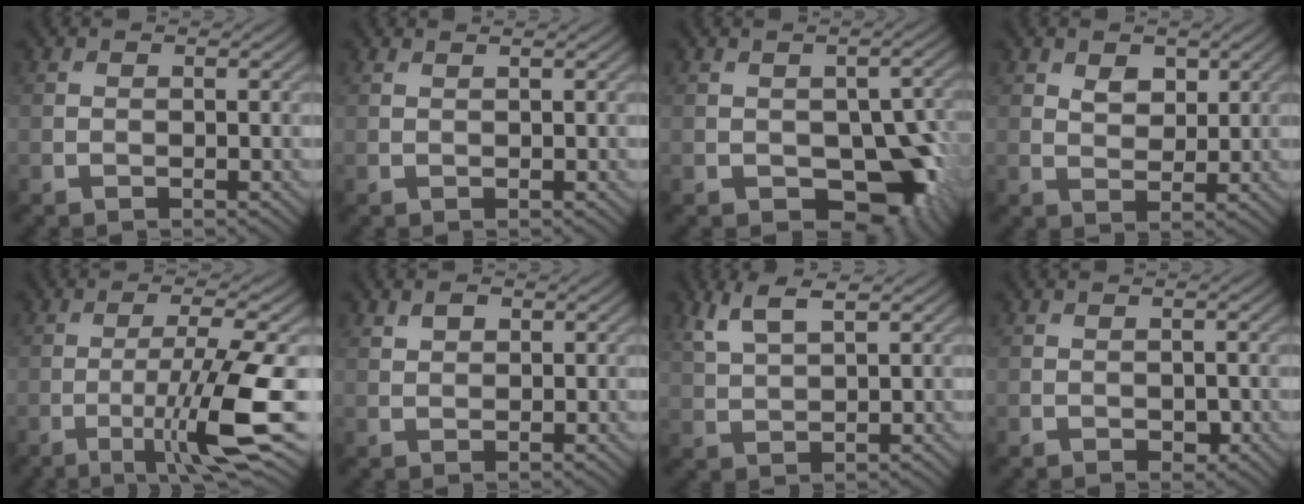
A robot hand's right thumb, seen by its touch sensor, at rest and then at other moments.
{"total": 0.6, "force": [0.5, 0.0, 0.3], "torque": [-0.007, 0.002, 0.006]}
{"total": 9.4, "force": [-3.1, 5.7, 6.8], "torque": [-0.090, -0.024, -0.037]}
{"total": 2.7, "force": [1.4, 1.8, 1.6], "torque": [-0.031, -0.006, 0.025]}
{"total": 10.0, "force": [-3.2, 1.1, 9.4], "torque": [-0.155, 0.005, -0.056]}
{"total": 1.7, "force": [1.1, 0.9, 0.9], "torque": [-0.021, 0.002, 0.023]}
{"total": 4.9, "force": [3.1, 1.3, 3.5], "torque": [-0.092, 0.006, 0.070]}
{"total": 1.2, "force": [-0.4, 0.6, 0.9], "torque": [-0.014, -0.003, -0.004]}